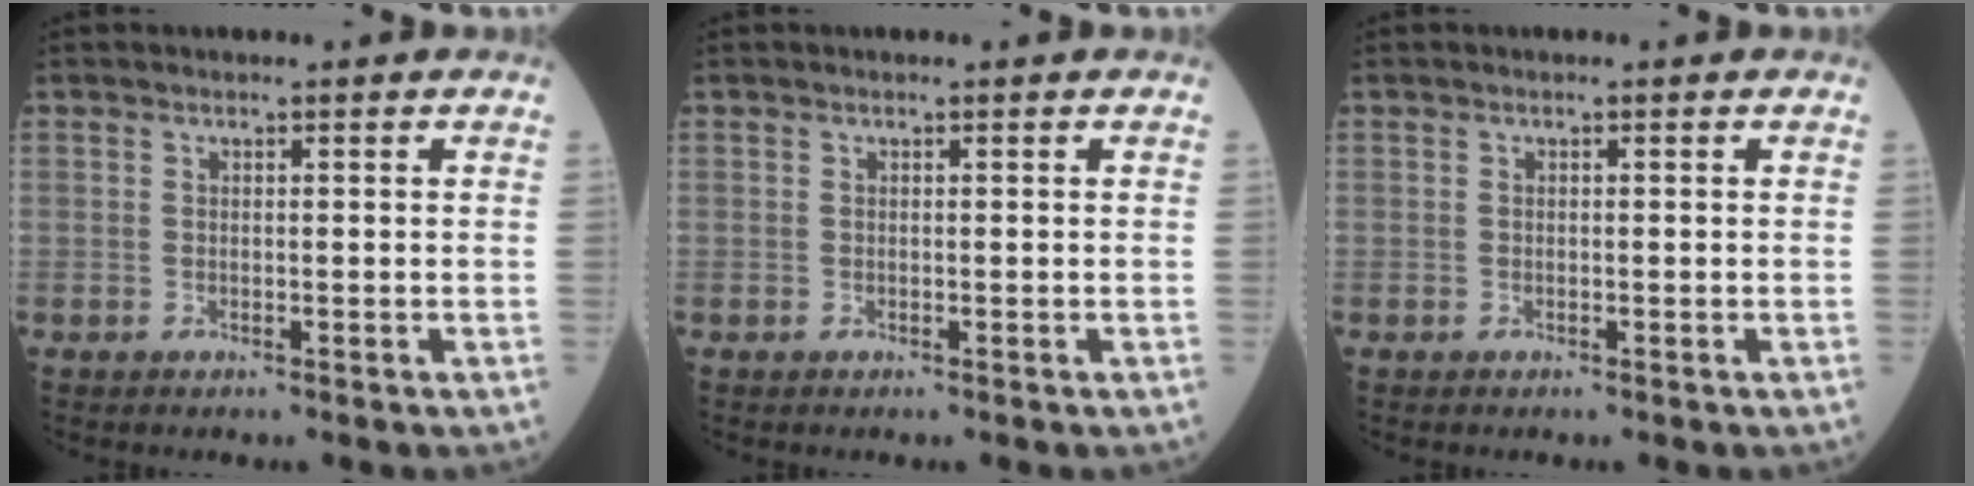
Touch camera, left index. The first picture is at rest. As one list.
[{"total": 0.0}, {"total": 0.0}]